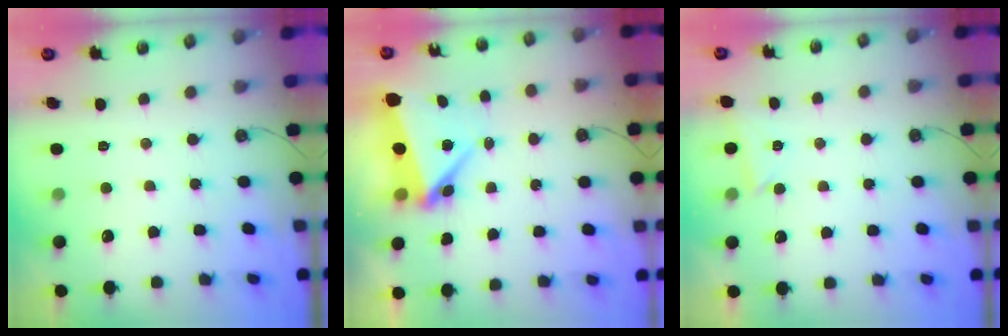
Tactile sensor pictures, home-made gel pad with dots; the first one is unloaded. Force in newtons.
{"total": 6.5, "press": 6.3, "slide": 1.6}
{"total": 2.6, "press": 2.5, "slide": 0.3}